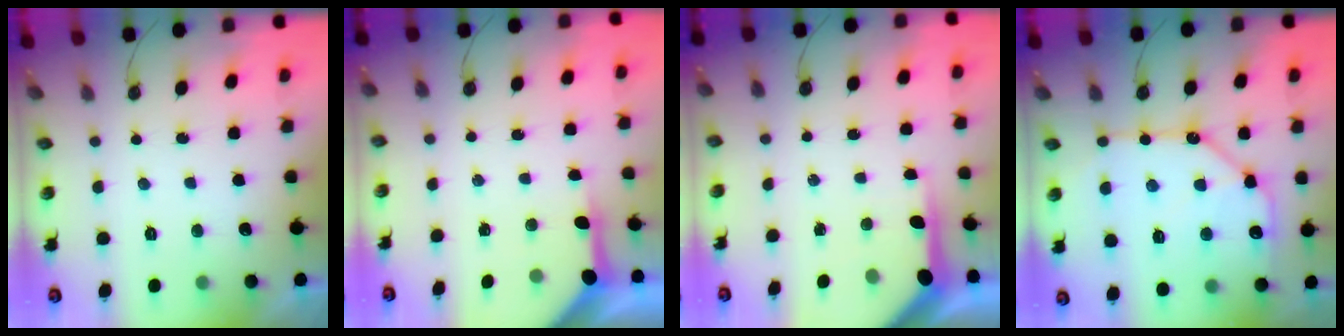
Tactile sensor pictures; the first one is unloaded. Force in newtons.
{"total": 6.1, "press": 6.1, "slide": 0.4}
{"total": 7.8, "press": 7.8, "slide": 0.7}
{"total": 14.0, "press": 14.0, "slide": 1.3}